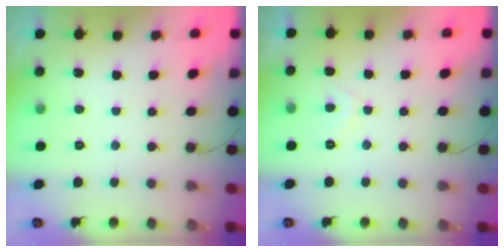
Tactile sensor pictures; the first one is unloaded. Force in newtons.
{"total": 3.2, "press": 3.1, "slide": 0.7}